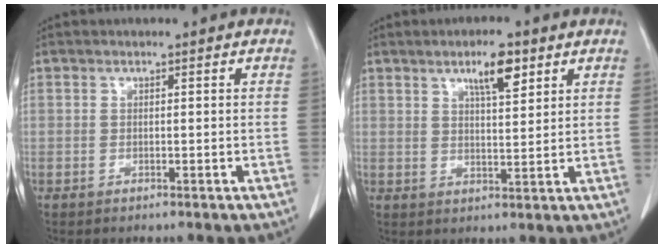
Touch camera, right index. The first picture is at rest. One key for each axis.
{"total": 5.6, "fx": 3.2, "fy": 1.2, "fz": 4.4, "tx": -0.075, "ty": 0.001, "tz": 0.053}